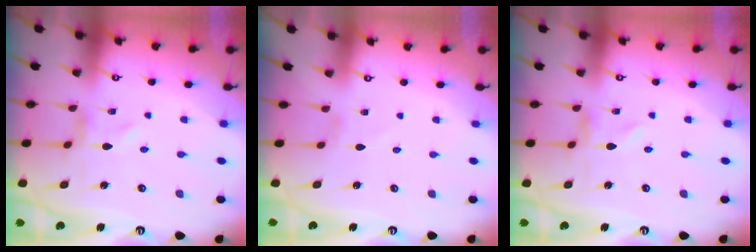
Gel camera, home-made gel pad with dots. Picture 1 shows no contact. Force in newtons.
{"total": 1.2, "press": 1.2, "slide": 0.1}
{"total": 0.0}